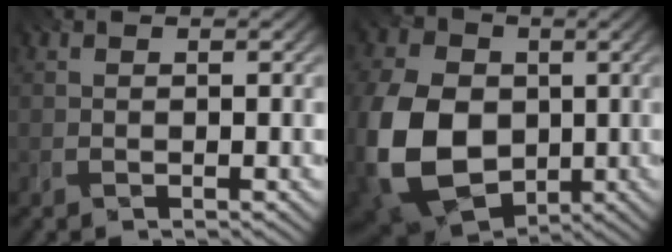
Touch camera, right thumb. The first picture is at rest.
{"total": 15.9, "force": [-2.5, 11.9, 10.3], "torque": [-0.274, -0.031, -0.049]}